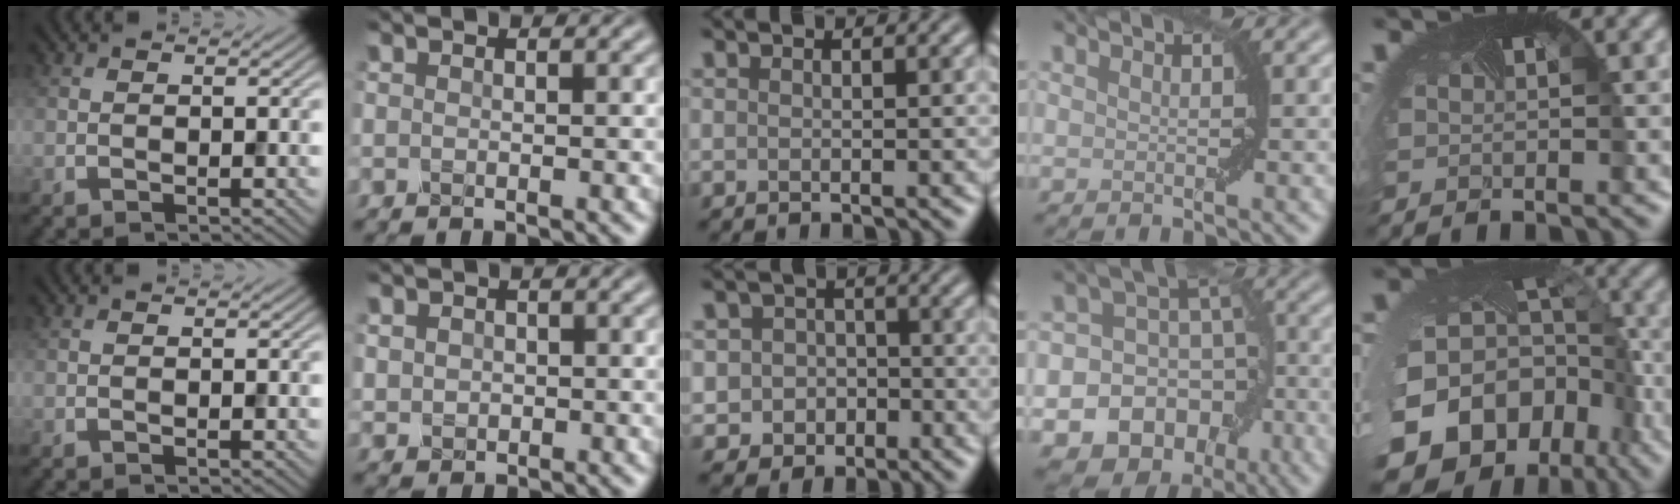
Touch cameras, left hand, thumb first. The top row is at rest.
{"index": {"total": 1.6, "force": [0.2, 1.4, 0.6], "torque": [-0.010, -0.004, 0.004]}, "middle": {"total": 3.4, "force": [-0.7, 3.2, 1.0], "torque": [0.002, -0.003, -0.023]}, "ring": {"total": 15.1, "force": [-6.9, 12.6, 4.5], "torque": [-0.058, -0.030, -0.118]}, "little": {"total": 20.0, "force": [-9.9, 14.8, 9.1], "torque": [-0.200, -0.065, -0.123]}}